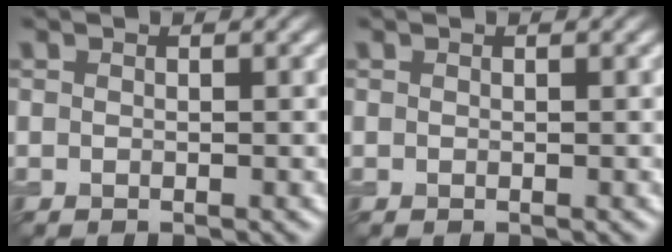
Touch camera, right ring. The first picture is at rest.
{"total": 0.0}